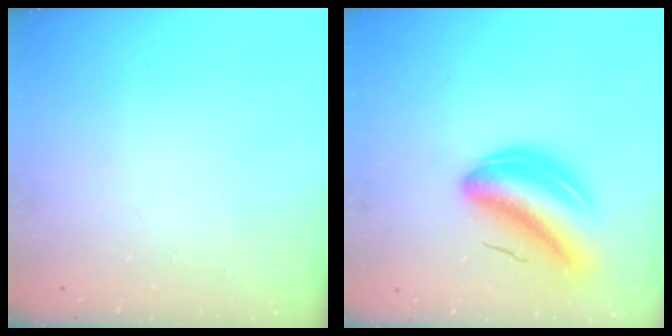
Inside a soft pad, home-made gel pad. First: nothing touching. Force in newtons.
{"total": 10.0, "press": 9.6, "slide": 2.8}